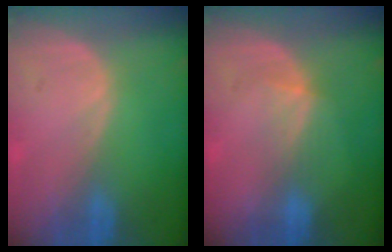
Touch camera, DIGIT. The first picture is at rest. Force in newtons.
{"total": 2.7, "press": 2.4, "slide": 1.2}